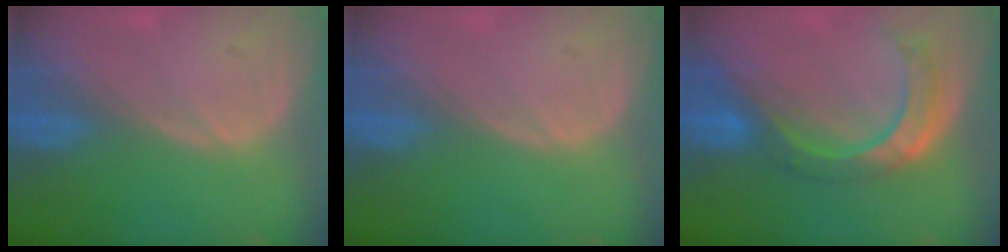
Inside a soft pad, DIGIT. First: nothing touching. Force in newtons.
{"total": 0.0}
{"total": 8.5, "press": 7.2, "slide": 4.5}